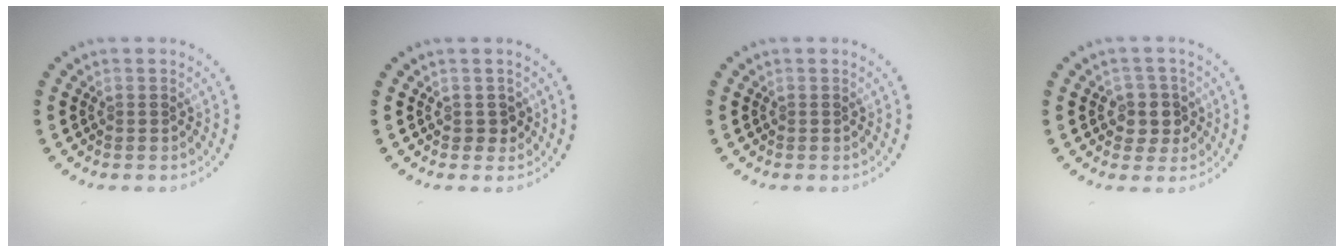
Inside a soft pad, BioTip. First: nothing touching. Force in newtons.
{"total": 1.1, "press": 1.0, "slide": 0.5}
{"total": 0.0}
{"total": 2.6, "press": 2.3, "slide": 1.1}